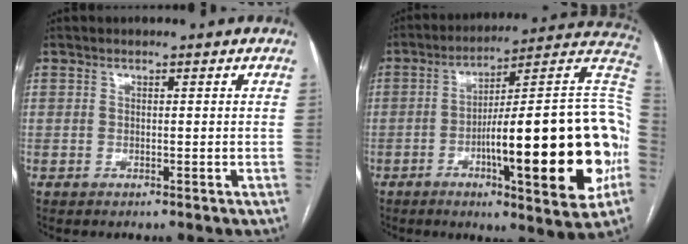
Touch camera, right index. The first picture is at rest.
{"total": 27.1, "force": [-5.8, 2.9, 26.3], "torque": [-0.310, 0.007, -0.086]}